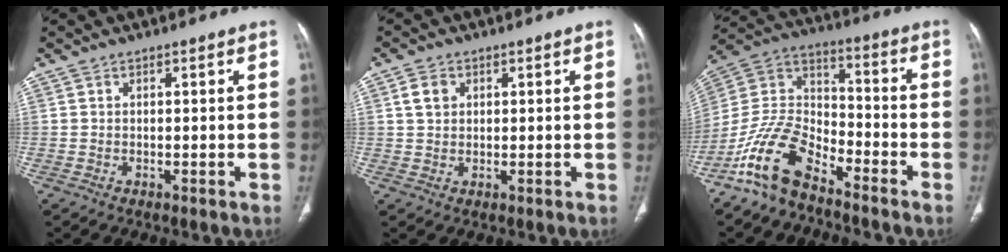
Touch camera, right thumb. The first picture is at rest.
{"total": 3.3, "force": [1.1, 2.6, 1.7], "torque": [-0.020, 0.001, 0.024]}
{"total": 13.1, "force": [-9.6, 5.7, 6.8], "torque": [-0.134, 0.074, -0.195]}